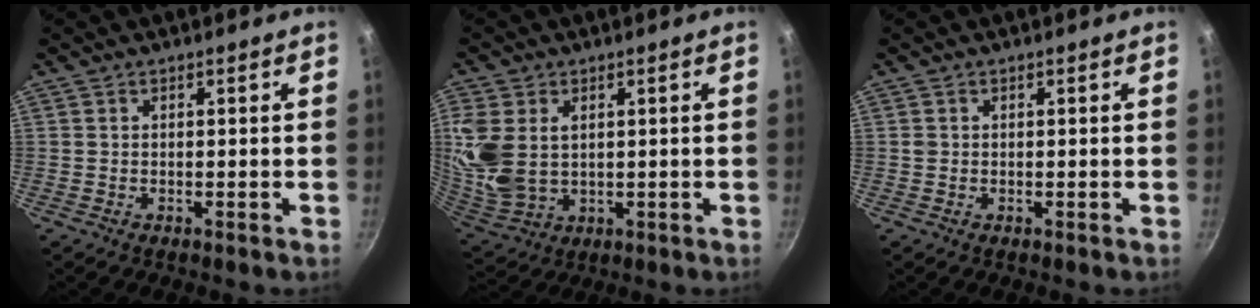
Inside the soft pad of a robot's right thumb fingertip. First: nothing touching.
{"total": 14.3, "force": [3.1, 10.1, 9.6], "torque": [-0.212, -0.014, 0.074]}
{"total": 0.7, "force": [0.0, 0.6, 0.2], "torque": [-0.001, 0.001, 0.000]}